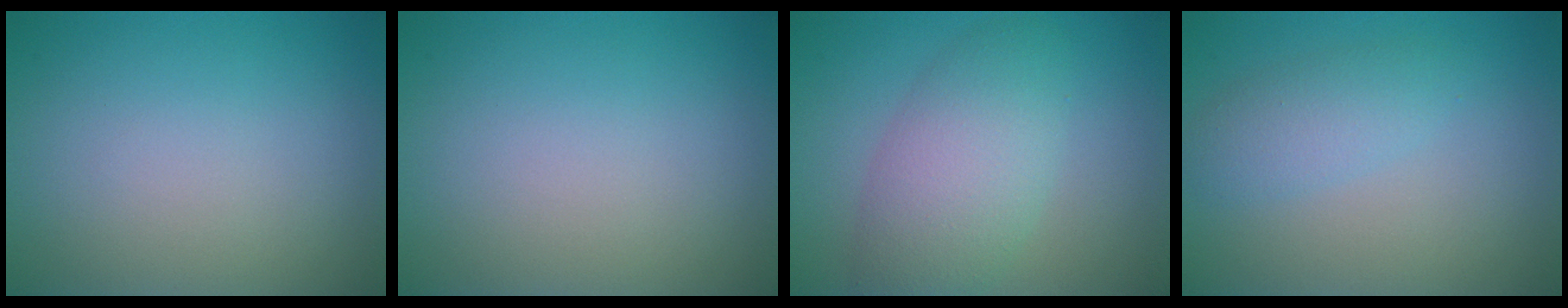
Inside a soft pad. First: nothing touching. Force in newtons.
{"total": 0.0}
{"total": 5.7, "press": 5.7, "slide": 0.1}
{"total": 2.4, "press": 2.4, "slide": 0.1}